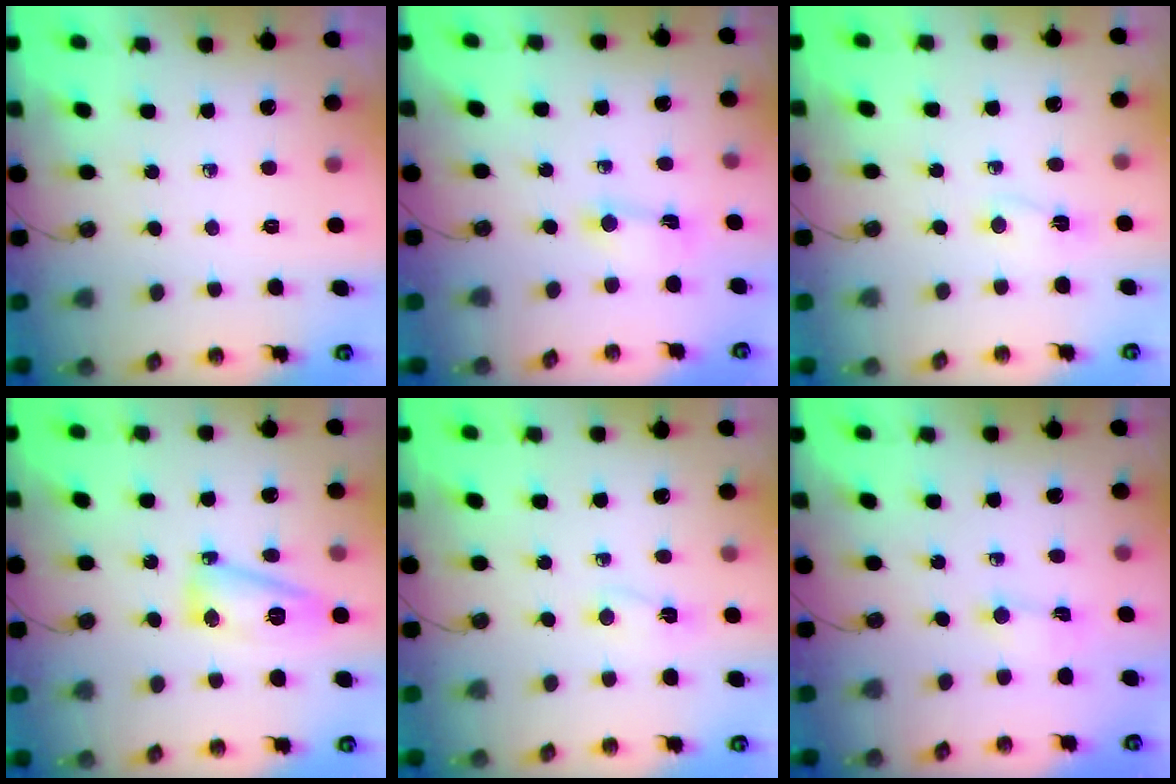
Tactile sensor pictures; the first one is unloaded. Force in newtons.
{"total": 2.0, "press": 2.0, "slide": 0.2}
{"total": 2.4, "press": 2.4, "slide": 0.5}
{"total": 10.5, "press": 10.5, "slide": 0.8}
{"total": 2.4, "press": 2.4, "slide": 0.5}
{"total": 0.5, "press": 0.5, "slide": 0.2}